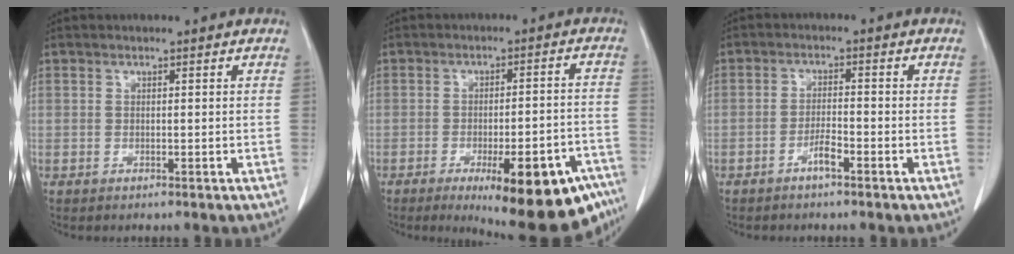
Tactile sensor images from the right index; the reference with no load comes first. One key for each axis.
{"total": 18.9, "fx": -12.1, "fy": 5.0, "fz": 13.6, "tx": -0.093, "ty": 0.020, "tz": -0.154}
{"total": 2.7, "fx": -1.8, "fy": 0.2, "fz": 2.0, "tx": -0.038, "ty": 0.000, "tz": -0.034}